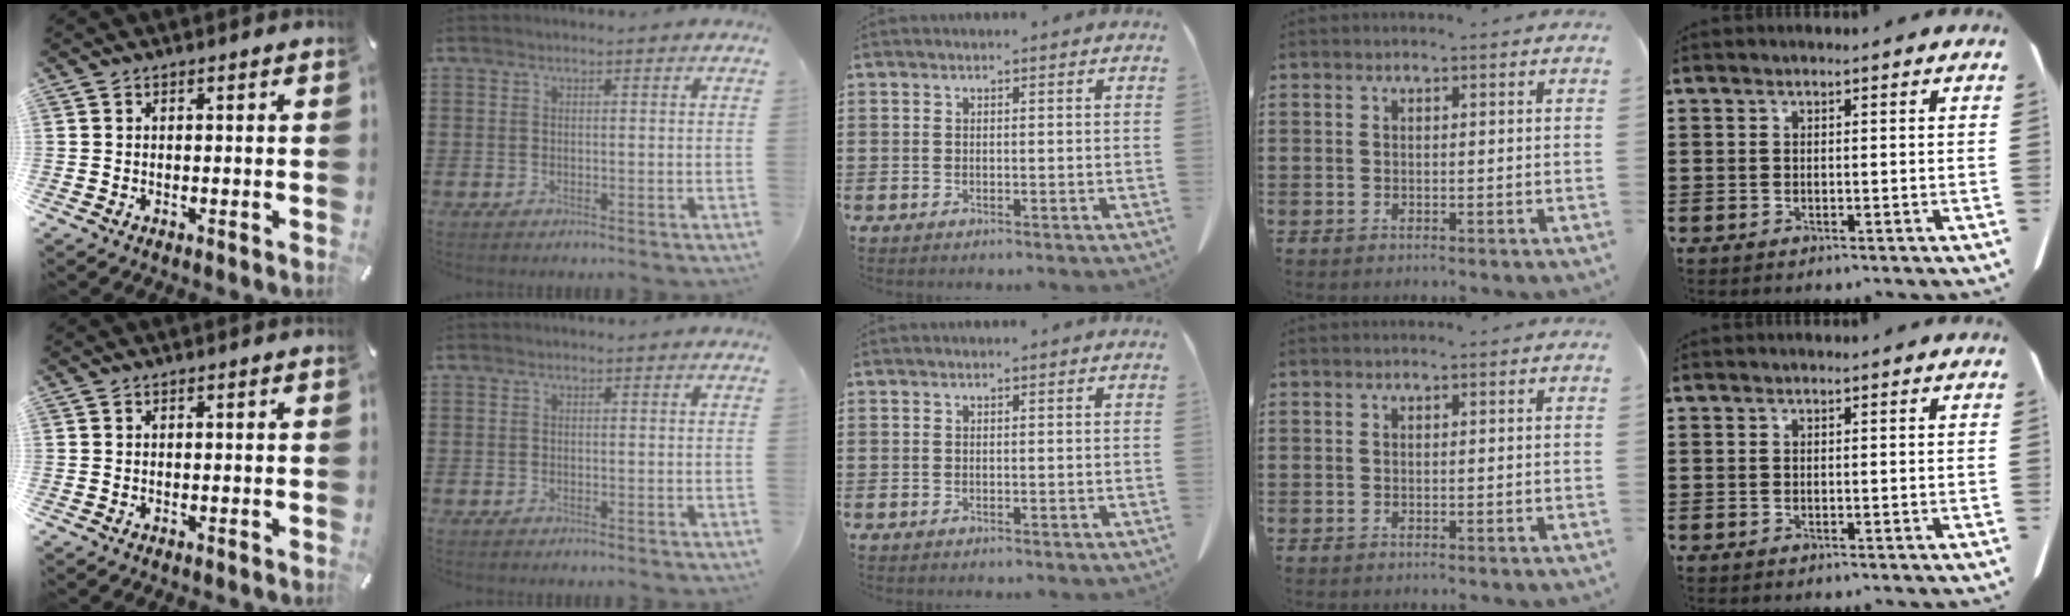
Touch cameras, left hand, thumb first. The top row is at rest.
{}